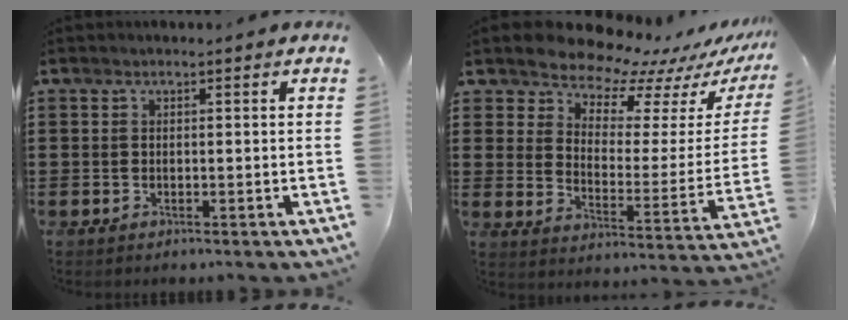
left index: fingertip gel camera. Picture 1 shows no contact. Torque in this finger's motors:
{"motor_torque": [2.14, 0.00, 0.34, 0.04]}